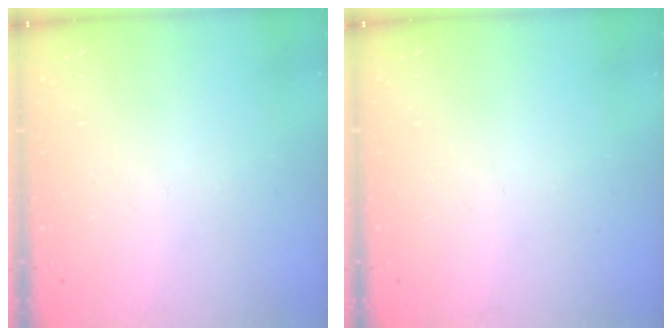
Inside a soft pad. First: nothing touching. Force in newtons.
{"total": 0.0}